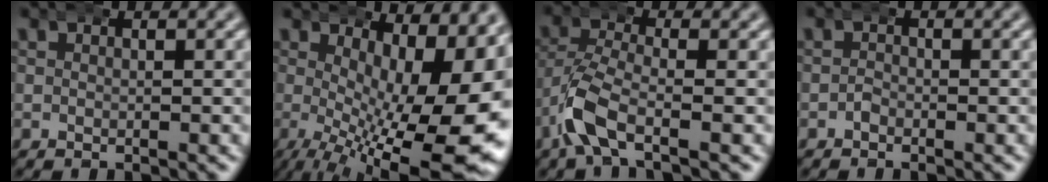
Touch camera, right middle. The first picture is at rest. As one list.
[{"total": 10.5, "force": [-1.4, 4.1, 9.6], "torque": [-0.128, -0.039, -0.004]}, {"total": 4.4, "force": [-2.0, 2.2, 3.2], "torque": [-0.096, -0.024, -0.028]}, {"total": 0.7, "force": [-0.5, 0.4, -0.1], "torque": [-0.006, -0.003, -0.013]}]